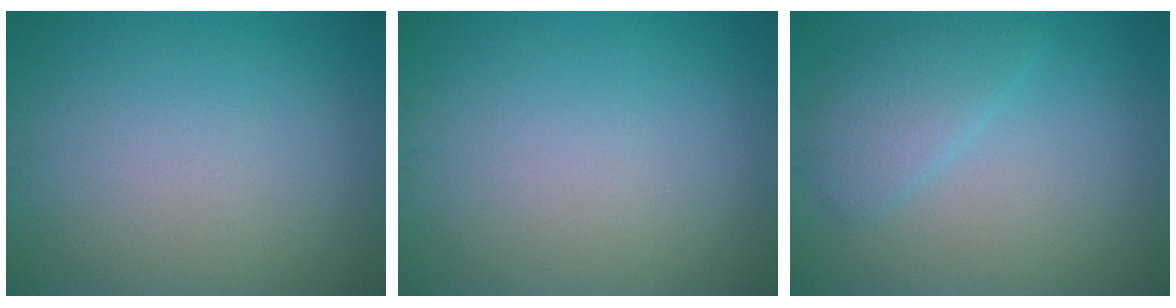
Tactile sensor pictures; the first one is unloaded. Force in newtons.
{"total": 0.0}
{"total": 2.7, "press": 2.7, "slide": 0.1}